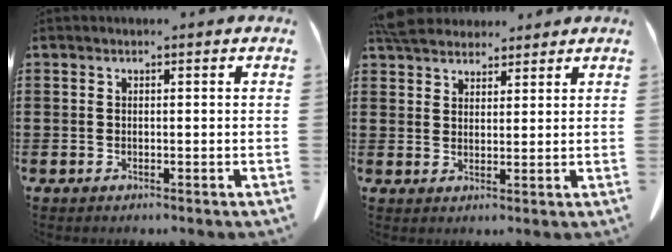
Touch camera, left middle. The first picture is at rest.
{"total": 4.7, "force": [4.4, 1.4, 0.8], "torque": [-0.031, -0.005, 0.087]}